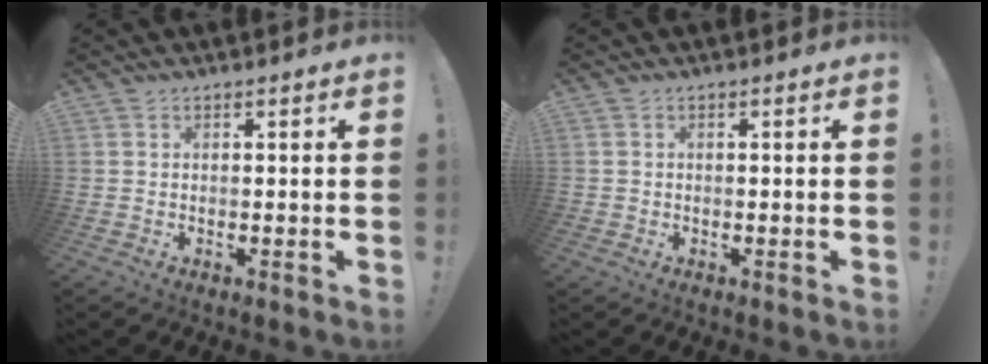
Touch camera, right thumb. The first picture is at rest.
{"total": 0.8, "force": [-0.3, 0.8, 0.0], "torque": [0.000, 0.002, -0.006]}